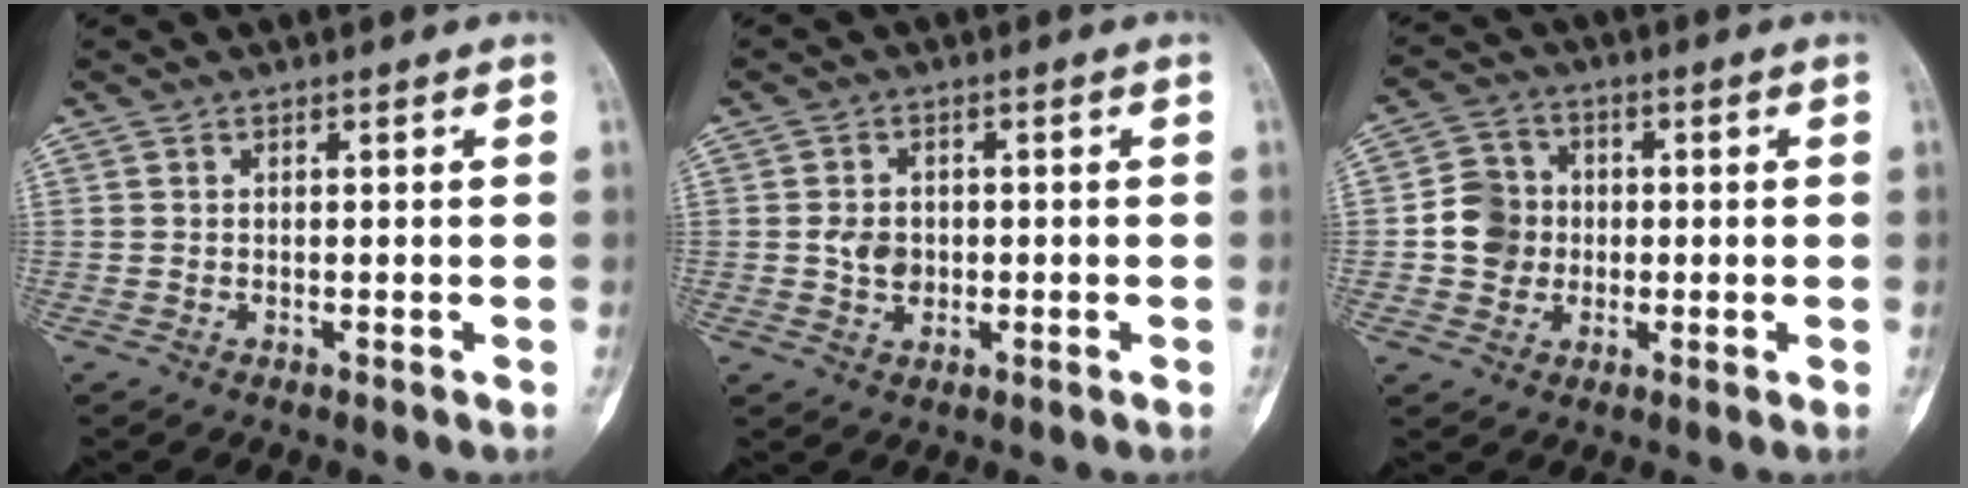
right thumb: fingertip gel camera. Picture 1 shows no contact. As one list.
[{"total": 3.8, "force": [-0.3, 3.0, 2.3], "torque": [-0.029, 0.003, -0.006]}, {"total": 7.8, "force": [-0.5, 7.2, 2.9], "torque": [-0.021, 0.011, -0.016]}]